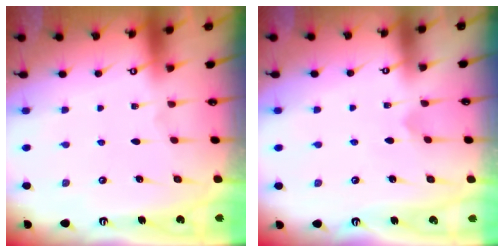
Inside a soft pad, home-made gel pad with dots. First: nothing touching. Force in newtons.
{"total": 2.3, "press": 2.3, "slide": 0.2}